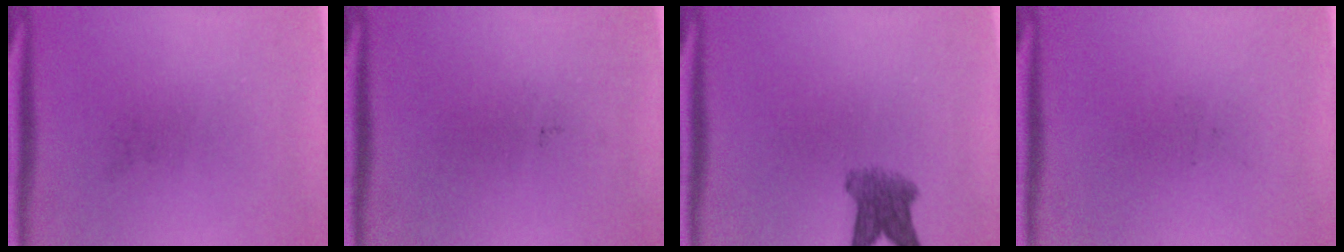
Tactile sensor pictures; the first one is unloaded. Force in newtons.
{"total": 0.0}
{"total": 4.8}
{"total": 0.0}